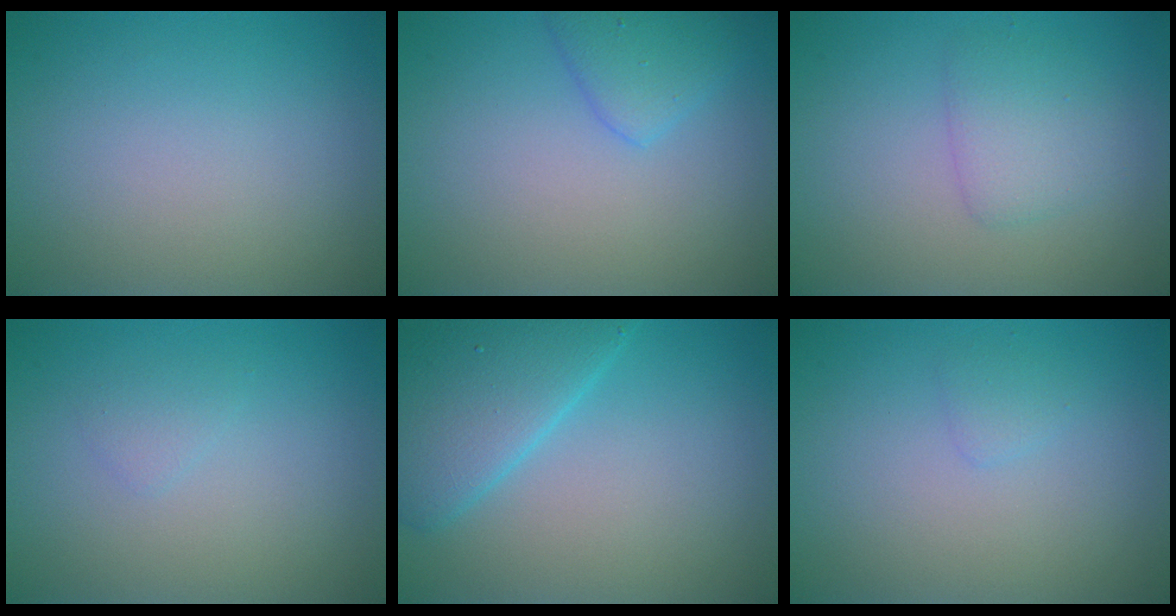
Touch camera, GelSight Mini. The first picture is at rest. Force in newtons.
{"total": 2.3, "press": 2.3, "slide": 0.1}
{"total": 2.3, "press": 2.3, "slide": 0.1}
{"total": 0.8, "press": 0.8, "slide": 0.1}
{"total": 6.0, "press": 6.0, "slide": 0.3}
{"total": 0.8, "press": 0.8, "slide": 0.1}